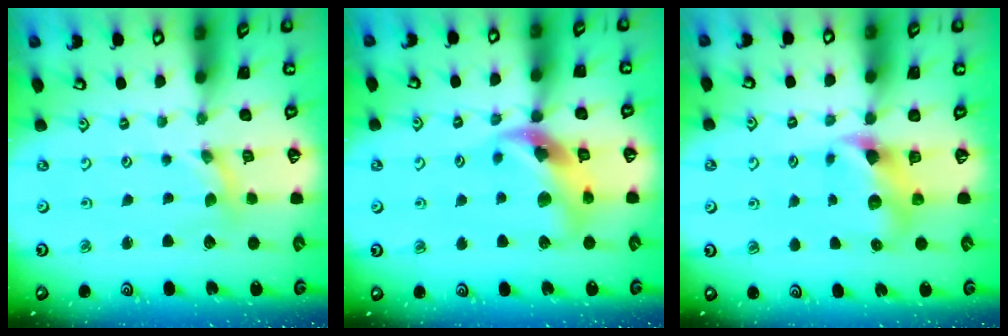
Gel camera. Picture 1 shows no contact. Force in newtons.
{"total": 13.0, "press": 12.9, "slide": 1.8}
{"total": 7.4, "press": 7.4, "slide": 0.7}